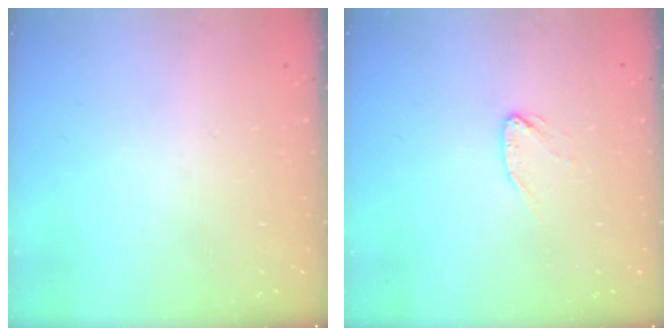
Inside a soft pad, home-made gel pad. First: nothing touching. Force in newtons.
{"total": 4.8, "press": 4.7, "slide": 0.5}